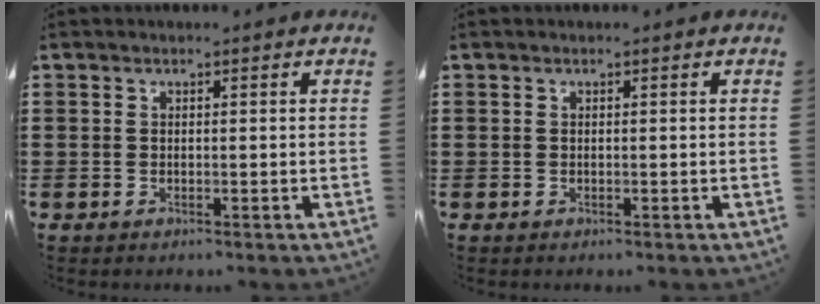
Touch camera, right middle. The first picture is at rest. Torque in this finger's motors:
{"motor_torque": [-0.05, -0.11, -0.03, 0.01]}